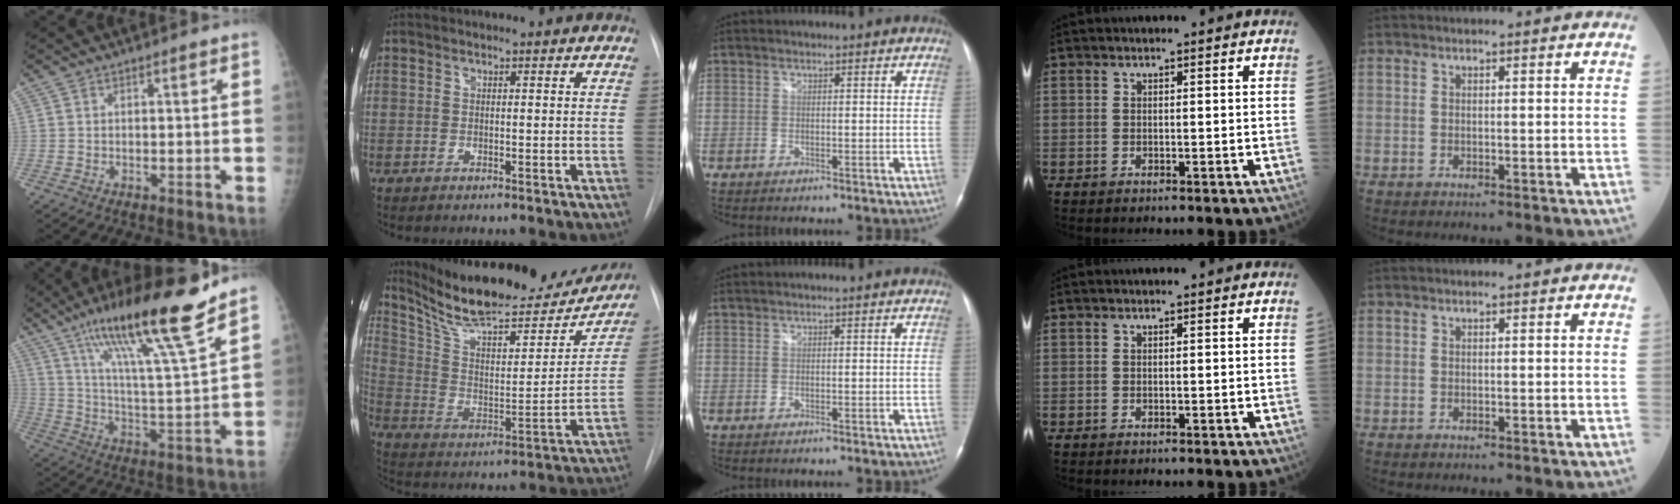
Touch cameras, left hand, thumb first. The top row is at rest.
{"thumb": {"total": 20.7, "force": [14.8, 1.2, 14.5], "torque": [-0.225, -0.067, 0.252]}, "index": {"total": 25.0, "force": [22.1, 5.1, 10.5], "torque": [-0.167, -0.024, 0.327]}}